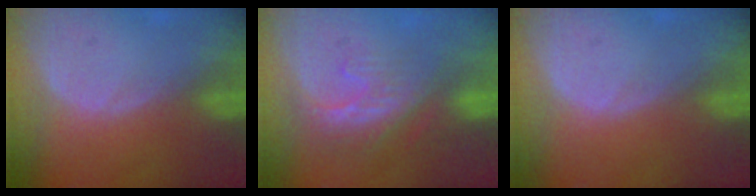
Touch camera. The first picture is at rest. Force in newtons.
{"total": 8.4, "press": 7.2, "slide": 4.3}
{"total": 0.0}